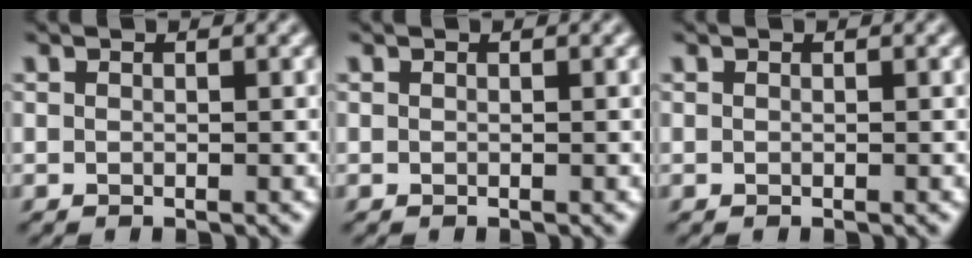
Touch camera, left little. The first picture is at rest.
{"total": 0.0}
{"total": 0.0}